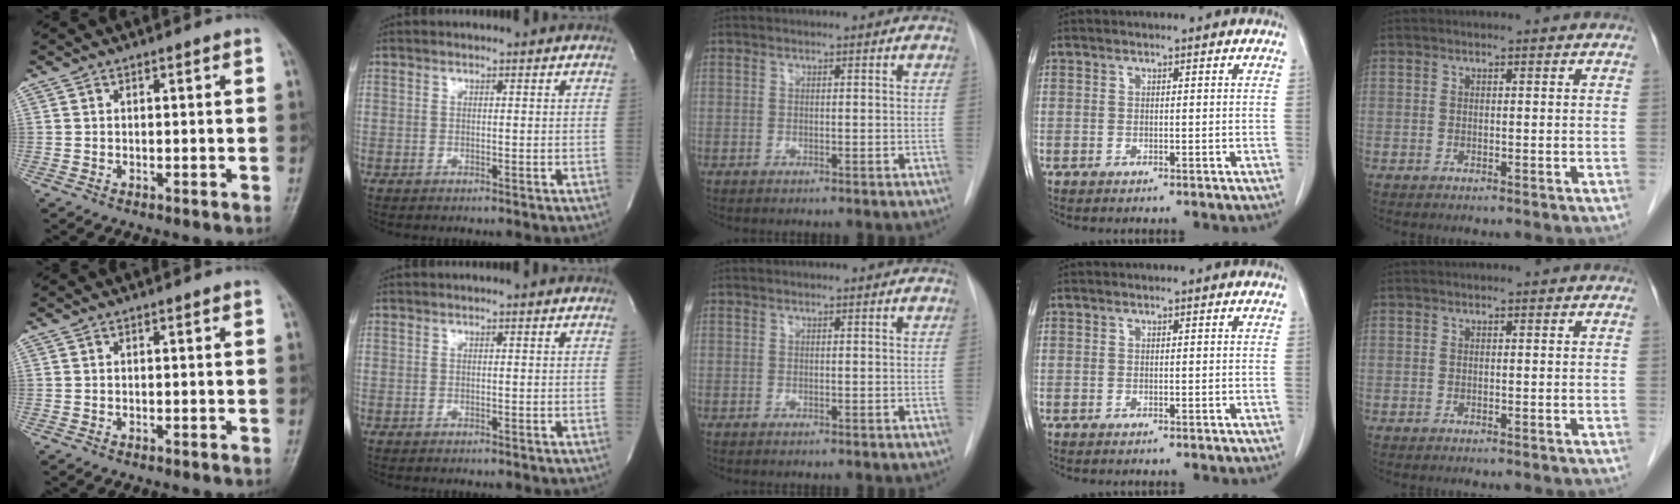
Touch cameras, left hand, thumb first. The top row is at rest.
{}